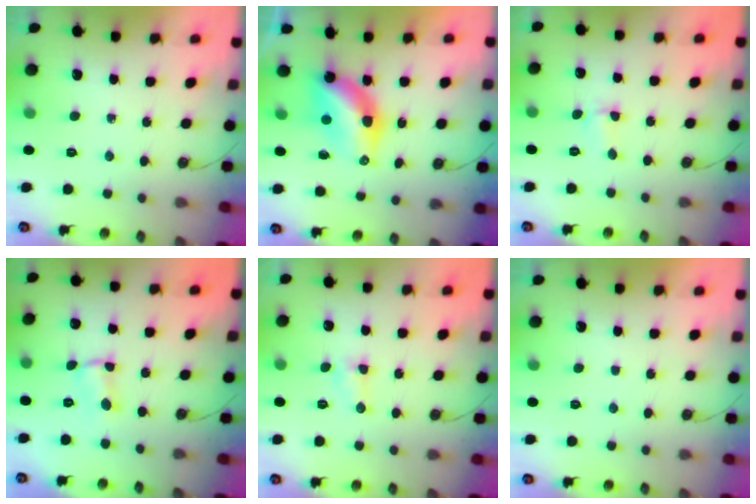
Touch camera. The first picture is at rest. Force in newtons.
{"total": 7.8, "press": 7.8, "slide": 0.2}
{"total": 2.2, "press": 2.1, "slide": 0.5}
{"total": 1.3, "press": 1.3, "slide": 0.5}
{"total": 3.0, "press": 3.0, "slide": 0.4}
{"total": 0.0}